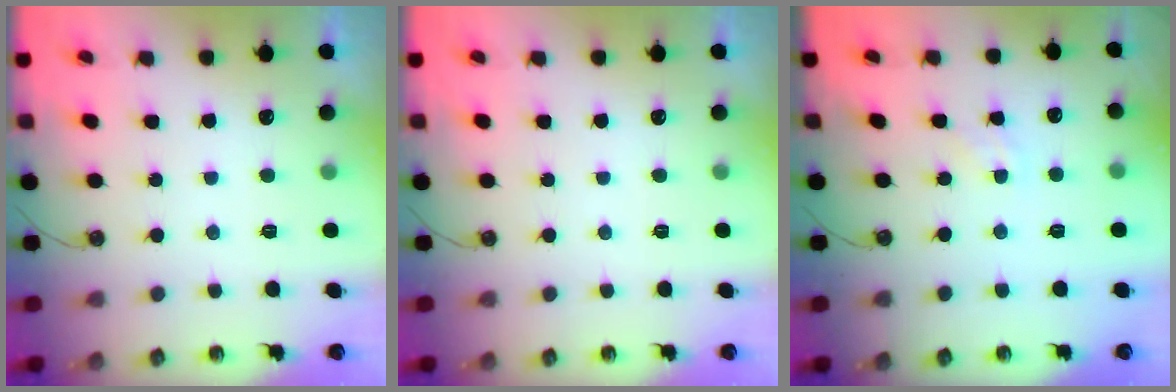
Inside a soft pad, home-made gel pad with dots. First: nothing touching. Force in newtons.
{"total": 0.0}
{"total": 1.1, "press": 1.1, "slide": 0.2}